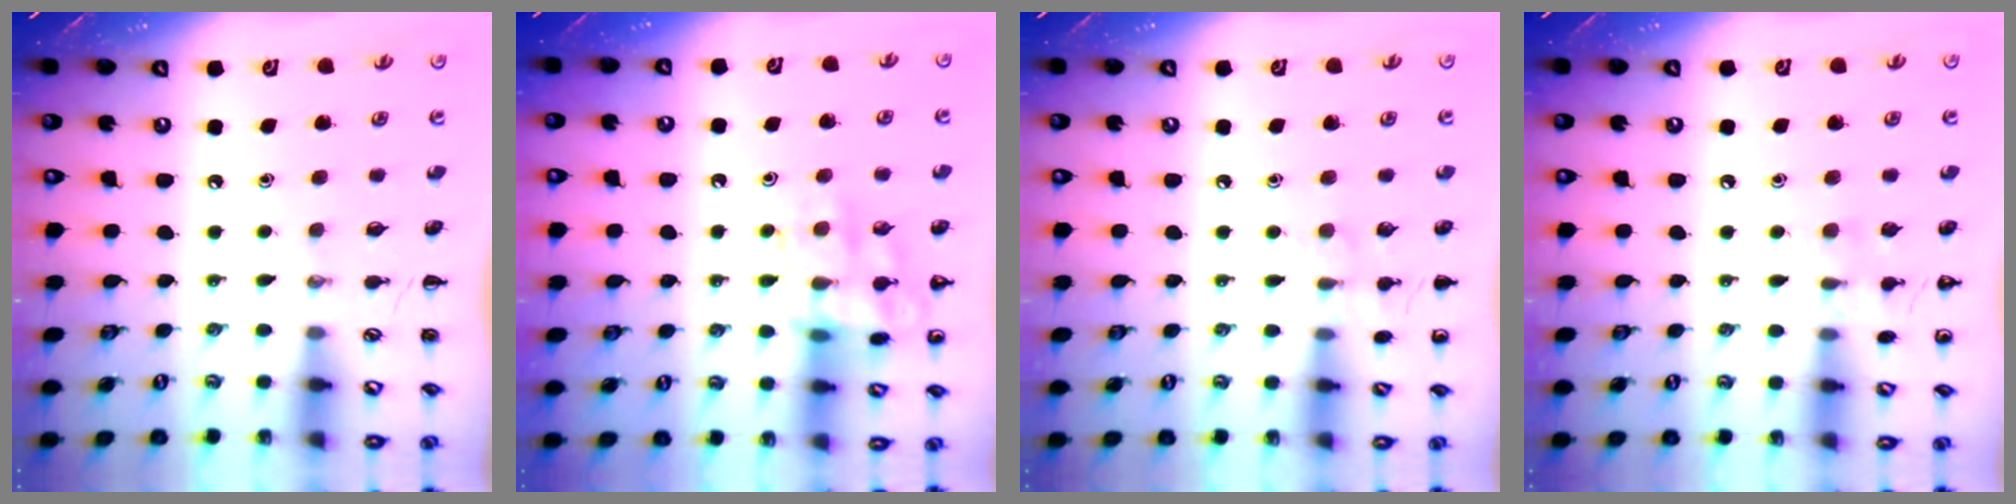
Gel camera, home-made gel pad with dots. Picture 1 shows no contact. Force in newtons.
{"total": 13.5, "press": 13.4, "slide": 1.1}
{"total": 5.3, "press": 5.0, "slide": 1.8}
{"total": 5.8, "press": 5.6, "slide": 1.7}